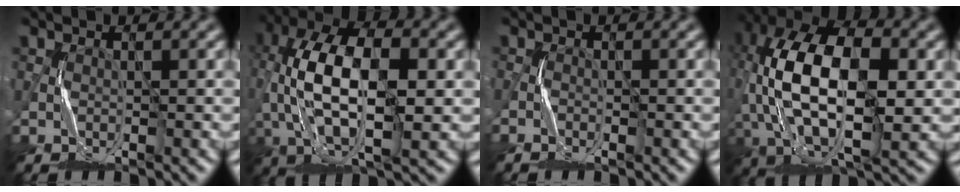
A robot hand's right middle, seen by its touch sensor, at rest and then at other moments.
{"total": 11.6, "force": [0.7, 5.7, 10.1], "torque": [-0.199, 0.009, 0.011]}
{"total": 0.7, "force": [-0.4, -0.2, -0.6], "torque": [0.016, -0.005, -0.008]}
{"total": 14.1, "force": [1.0, 7.6, 11.8], "torque": [-0.231, 0.007, 0.017]}